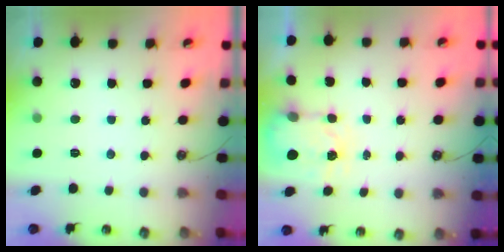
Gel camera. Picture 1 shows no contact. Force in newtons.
{"total": 3.8, "press": 3.8, "slide": 0.5}